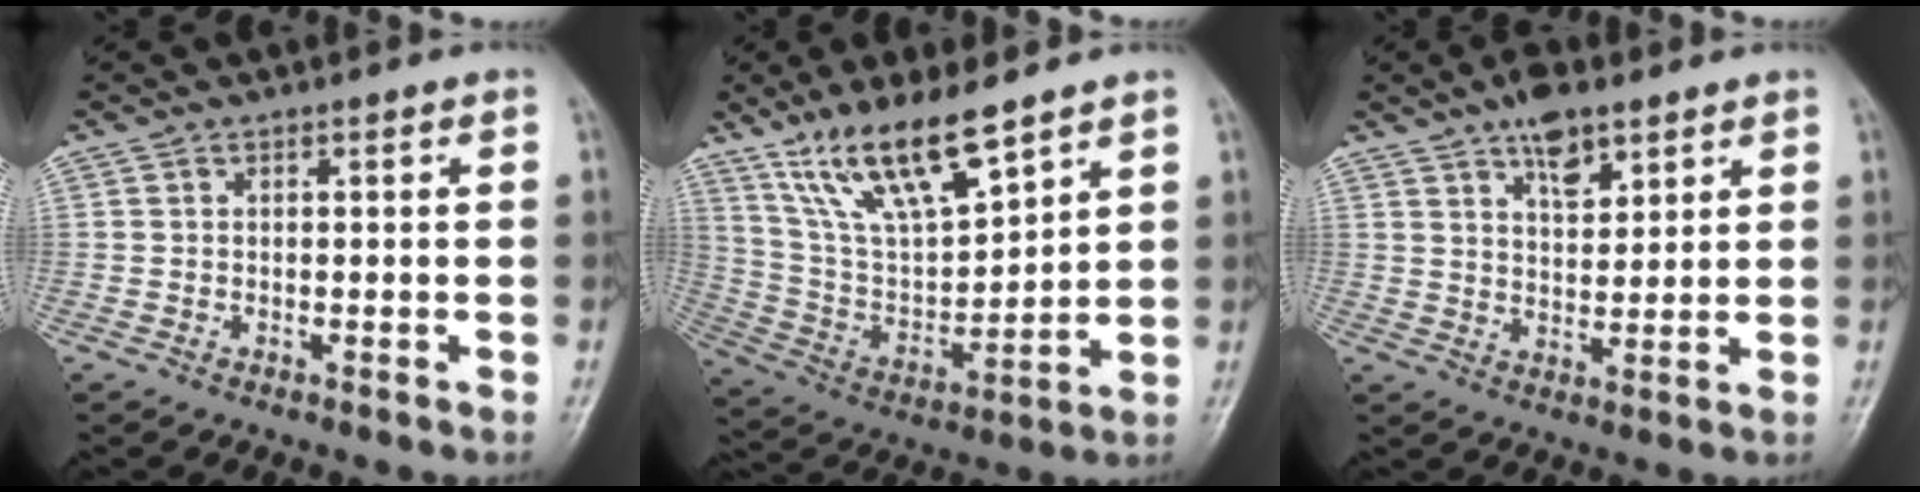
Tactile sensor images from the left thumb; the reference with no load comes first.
{"total": 15.8, "force": [11.0, 4.7, 10.3], "torque": [-0.168, -0.053, 0.224]}
{"total": 7.7, "force": [4.8, 3.6, 4.7], "torque": [-0.054, -0.027, 0.077]}